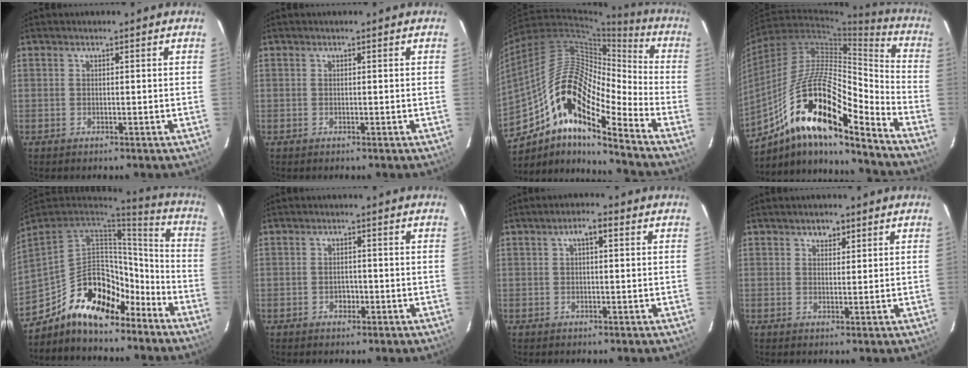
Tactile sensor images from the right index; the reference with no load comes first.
{"total": 0.0}
{"total": 18.4, "force": [-10.0, 5.5, 14.5], "torque": [-0.245, -0.008, -0.202]}
{"total": 20.8, "force": [-12.4, 5.2, 15.8], "torque": [-0.286, -0.002, -0.240]}
{"total": 19.7, "force": [-13.0, 10.2, 10.8], "torque": [-0.224, 0.033, -0.204]}
{"total": 2.0, "force": [-0.7, 1.6, 1.0], "torque": [-0.017, 0.005, -0.010]}
{"total": 3.2, "force": [1.0, 1.2, 2.8], "torque": [-0.050, 0.014, 0.016]}
{"total": 2.3, "force": [1.4, 1.6, 0.9], "torque": [-0.010, 0.007, 0.023]}